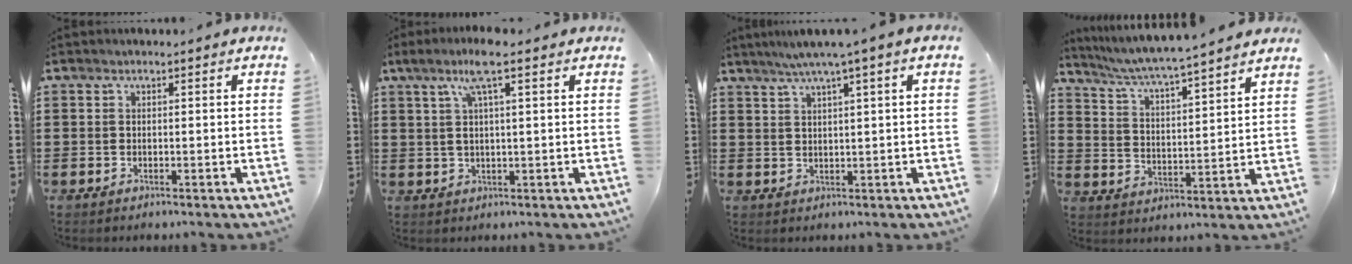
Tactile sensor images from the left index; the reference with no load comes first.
{"total": 5.6, "force": [2.8, 0.4, 4.8], "torque": [-0.100, 0.004, 0.046]}
{"total": 3.5, "force": [2.0, -0.5, 2.8], "torque": [-0.058, -0.001, 0.033]}
{"total": 4.7, "force": [4.4, -0.6, 1.4], "torque": [-0.048, -0.034, 0.070]}